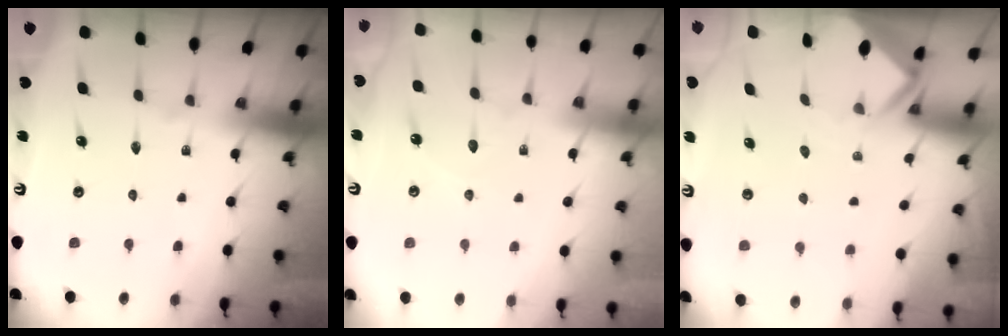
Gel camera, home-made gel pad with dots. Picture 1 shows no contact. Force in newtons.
{"total": 3.3, "press": 3.3, "slide": 0.4}
{"total": 2.8, "press": 2.8, "slide": 0.2}